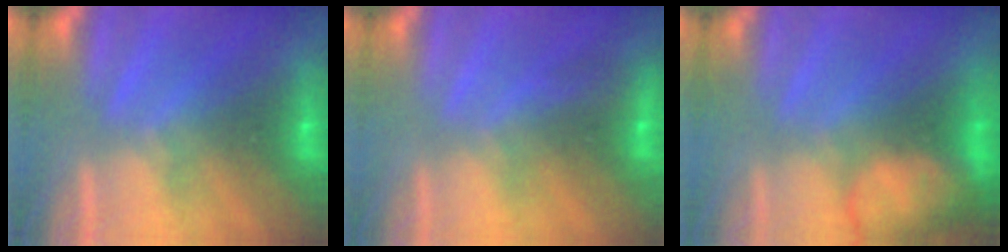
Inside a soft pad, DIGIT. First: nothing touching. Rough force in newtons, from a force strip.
{"total": 2.9}
{"total": 7.8}